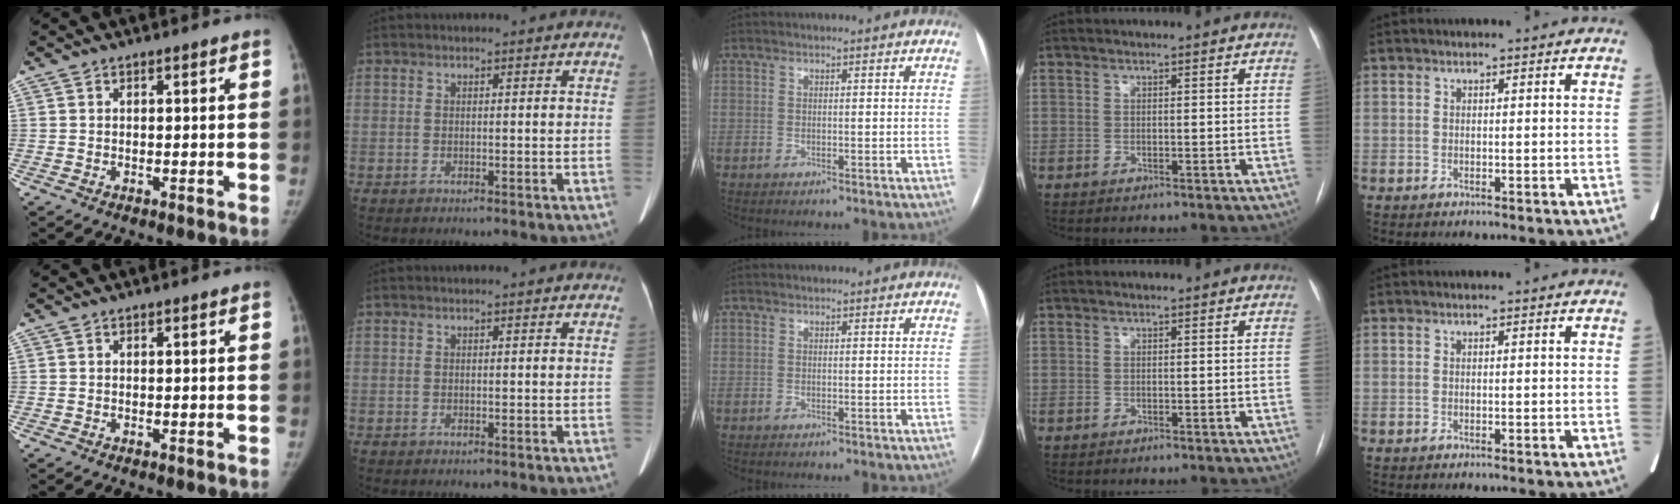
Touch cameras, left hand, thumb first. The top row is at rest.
{}